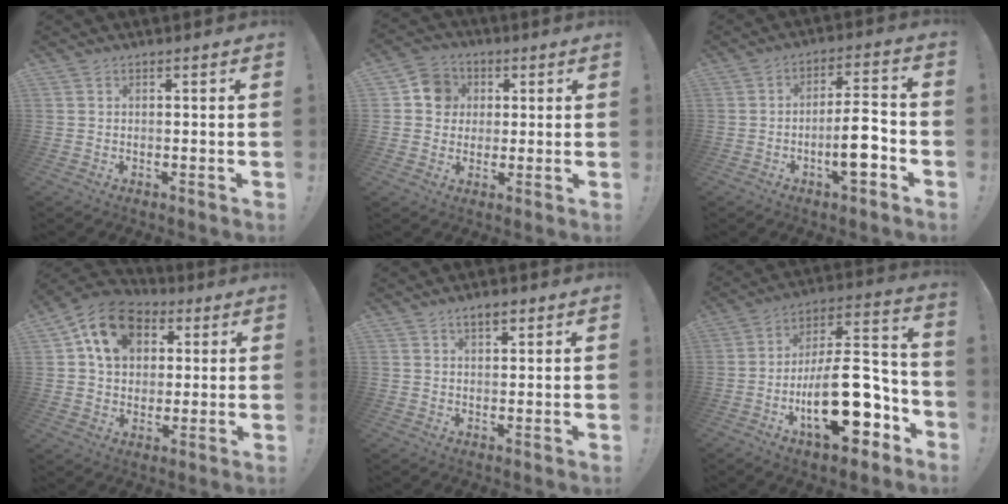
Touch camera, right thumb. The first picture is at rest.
{"total": 8.8, "force": [1.6, 8.2, 2.7], "torque": [-0.035, 0.005, 0.035]}
{"total": 10.6, "force": [-4.0, 3.1, 9.3], "torque": [-0.149, 0.015, -0.071]}
{"total": 15.0, "force": [5.5, 11.4, 8.0], "torque": [-0.118, -0.010, 0.107]}
{"total": 3.7, "force": [2.3, 1.5, 2.4], "torque": [-0.042, -0.004, 0.039]}
{"total": 25.3, "force": [-9.0, 11.3, 20.8], "torque": [-0.334, 0.063, -0.135]}